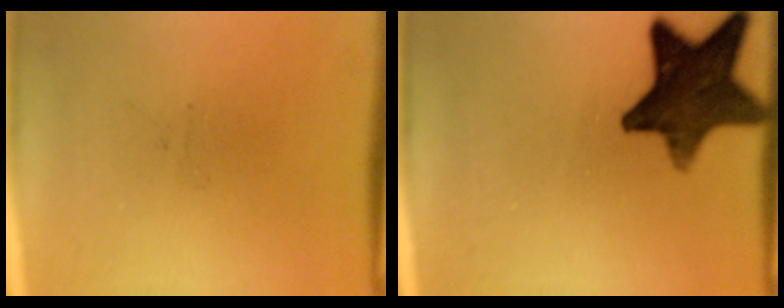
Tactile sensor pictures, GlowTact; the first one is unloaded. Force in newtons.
{"total": 14.0}